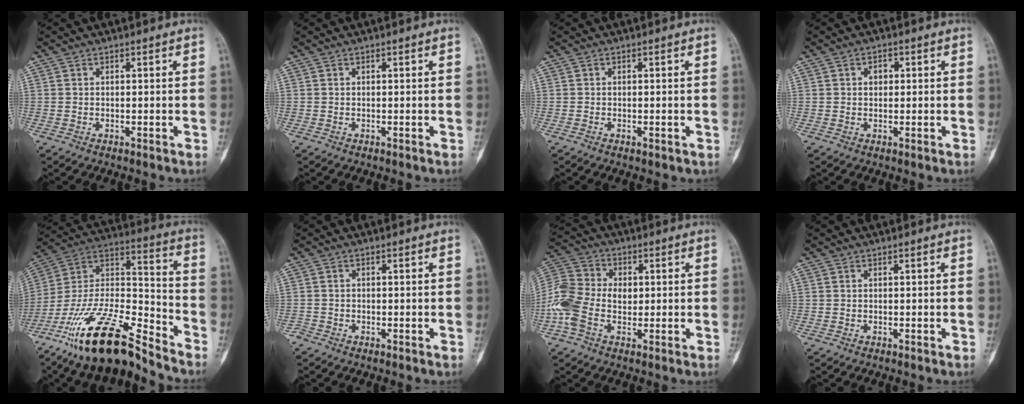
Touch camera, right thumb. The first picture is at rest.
{"total": 0.0}
{"total": 1.0, "force": [-0.4, 0.5, 0.8], "torque": [-0.013, 0.001, -0.005]}
{"total": 2.0, "force": [0.3, 1.6, 1.2], "torque": [-0.009, 0.004, 0.003]}
{"total": 22.0, "force": [-16.7, 6.2, 12.8], "torque": [-0.252, 0.081, -0.308]}
{"total": 1.0, "force": [-0.9, 0.5, -0.1], "torque": [0.003, 0.000, -0.022]}
{"total": 11.2, "force": [-1.2, 7.7, 8.0], "torque": [-0.163, 0.029, -0.030]}
{"total": 0.0}